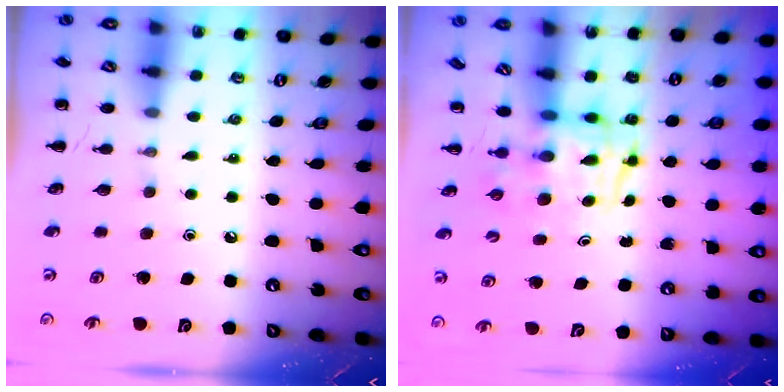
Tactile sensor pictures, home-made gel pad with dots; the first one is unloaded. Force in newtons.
{"total": 3.3, "press": 3.3, "slide": 0.6}